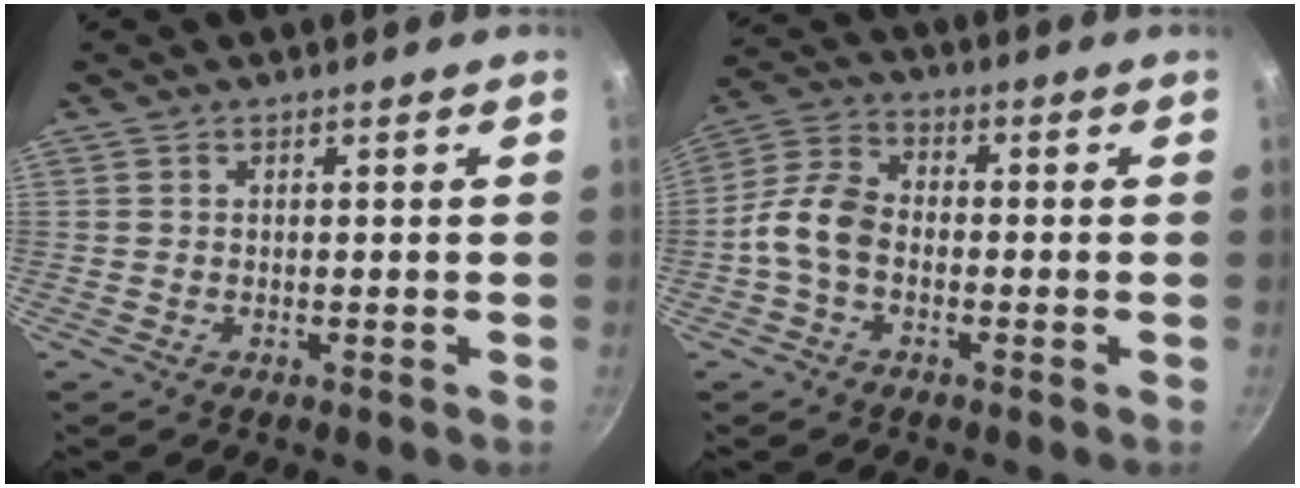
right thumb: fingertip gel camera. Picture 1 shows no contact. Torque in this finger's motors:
{"motor_torque": [-0.04, 0.68, 0.80, -0.66, 0.09]}